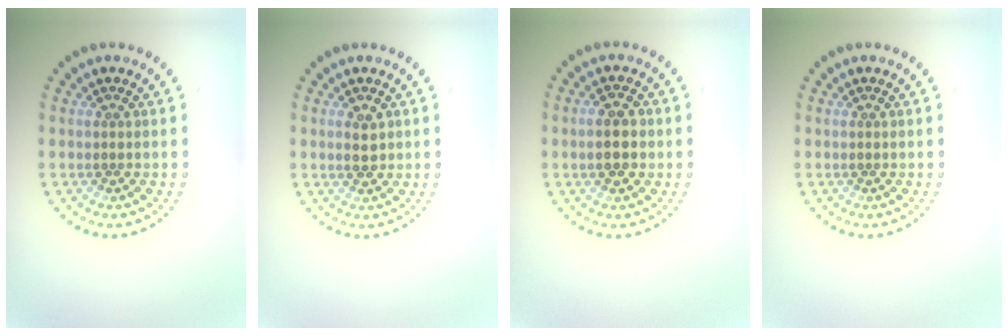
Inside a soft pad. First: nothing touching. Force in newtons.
{"total": 1.9, "press": 1.9, "slide": 0.1}
{"total": 2.8, "press": 2.8, "slide": 0.2}
{"total": 0.0}